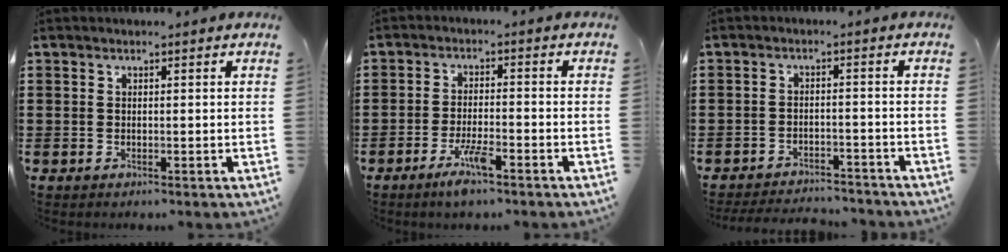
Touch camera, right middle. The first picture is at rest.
{"total": 5.1, "force": [-3.2, 0.8, 4.0], "torque": [-0.084, -0.007, -0.058]}
{"total": 3.5, "force": [-3.5, 0.3, 0.3], "torque": [-0.009, 0.001, -0.073]}